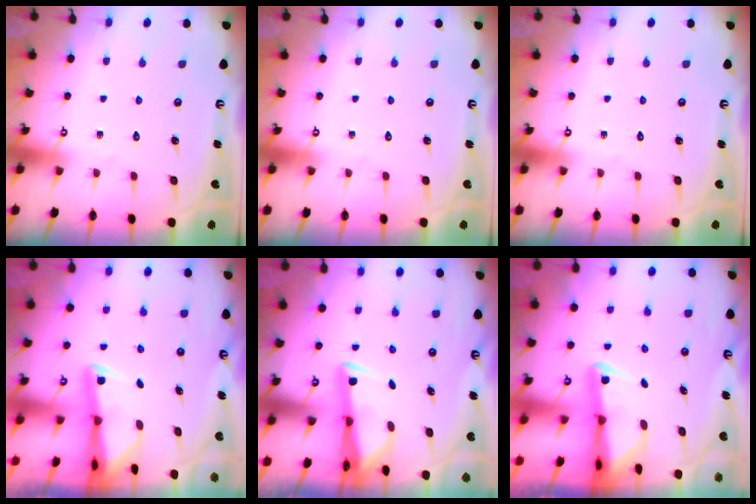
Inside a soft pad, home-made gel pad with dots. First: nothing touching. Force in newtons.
{"total": 0.0}
{"total": 0.0}
{"total": 2.2, "press": 2.1, "slide": 0.5}
{"total": 2.9, "press": 2.8, "slide": 0.9}
{"total": 2.5, "press": 2.4, "slide": 0.5}